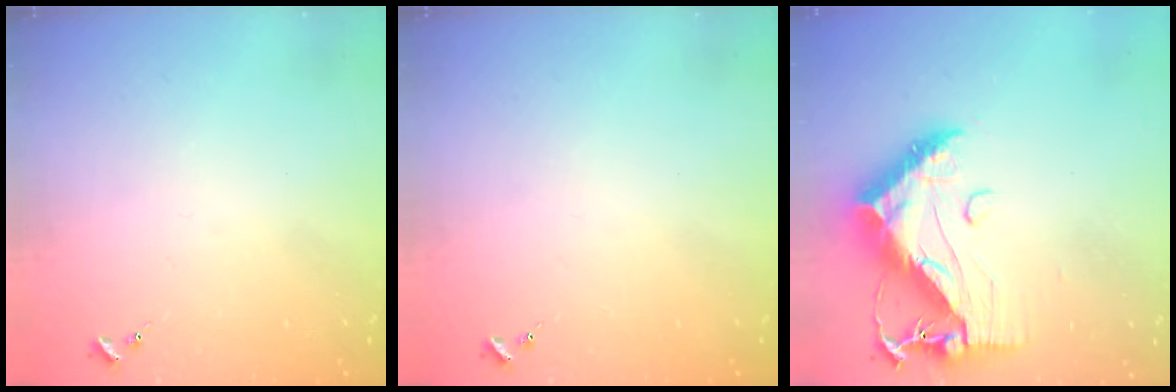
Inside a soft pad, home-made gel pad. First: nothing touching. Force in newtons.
{"total": 0.0}
{"total": 19.1, "press": 19.0, "slide": 1.6}